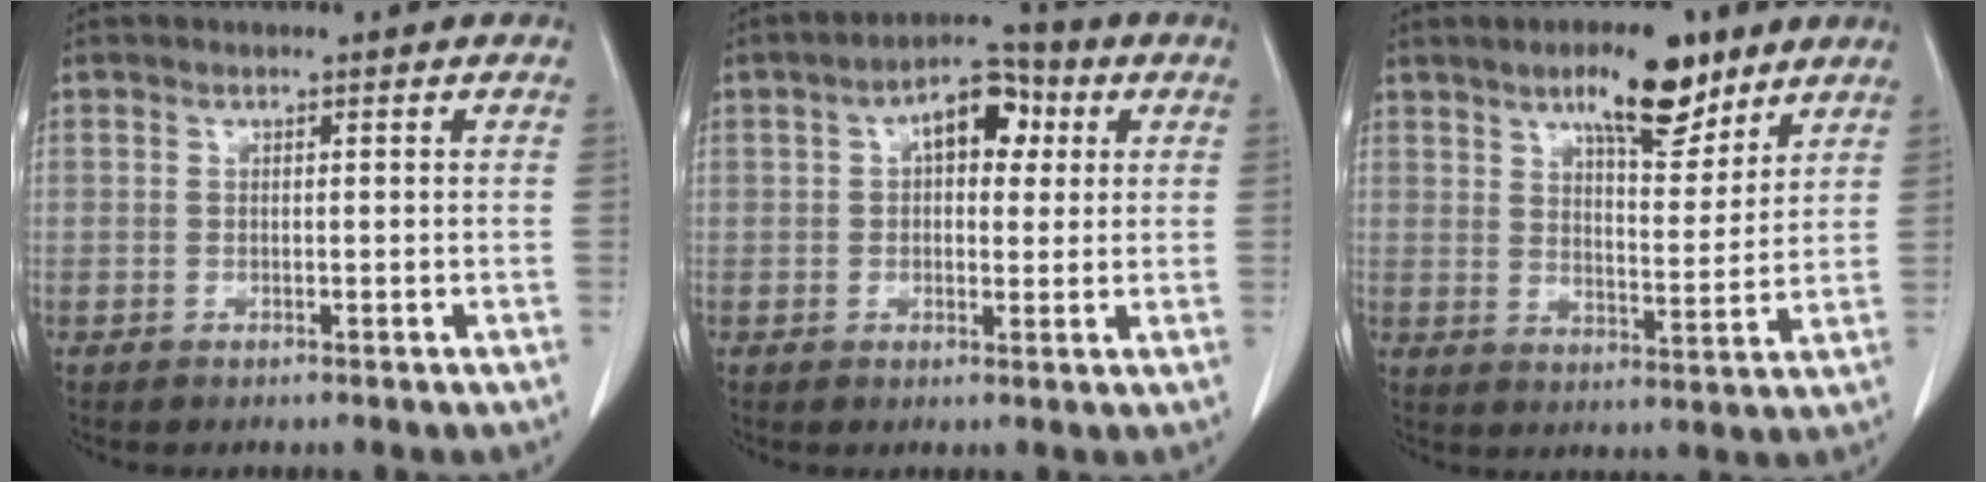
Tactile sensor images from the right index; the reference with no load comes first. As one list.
[{"total": 7.8, "force": [2.3, 4.1, 6.3], "torque": [-0.094, 0.031, 0.031]}, {"total": 11.1, "force": [7.4, 3.4, 7.4], "torque": [-0.115, 0.001, 0.119]}]